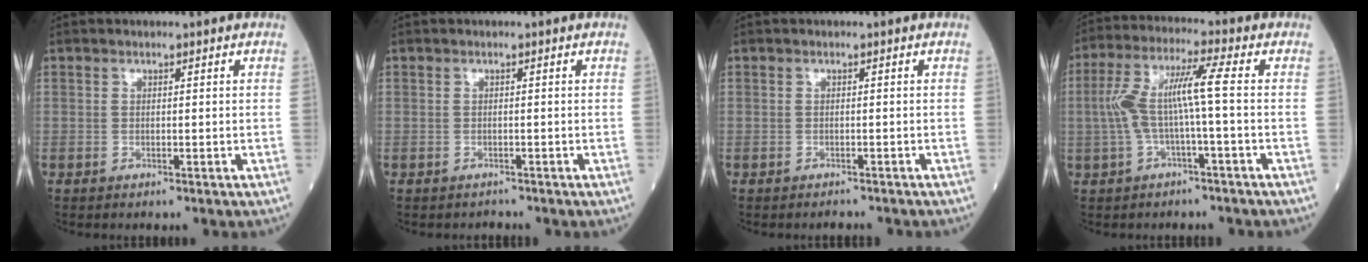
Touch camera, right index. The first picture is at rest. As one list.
[{"total": 0.6, "force": [-0.5, 0.2, -0.2], "torque": [-0.004, -0.002, -0.012]}, {"total": 1.2, "force": [-1.1, 0.2, 0.1], "torque": [-0.004, -0.001, -0.015]}, {"total": 7.9, "force": [-0.7, -0.1, 7.9], "torque": [-0.167, 0.030, -0.013]}]